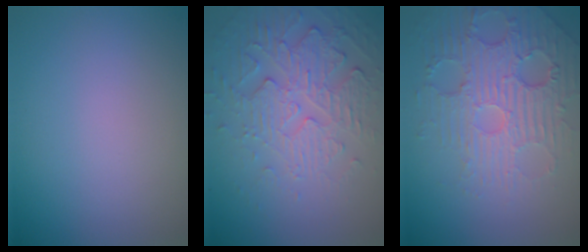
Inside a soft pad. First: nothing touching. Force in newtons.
{"total": 5.7, "press": 3.7, "slide": 4.3}
{"total": 4.8, "press": 4.3, "slide": 2.2}